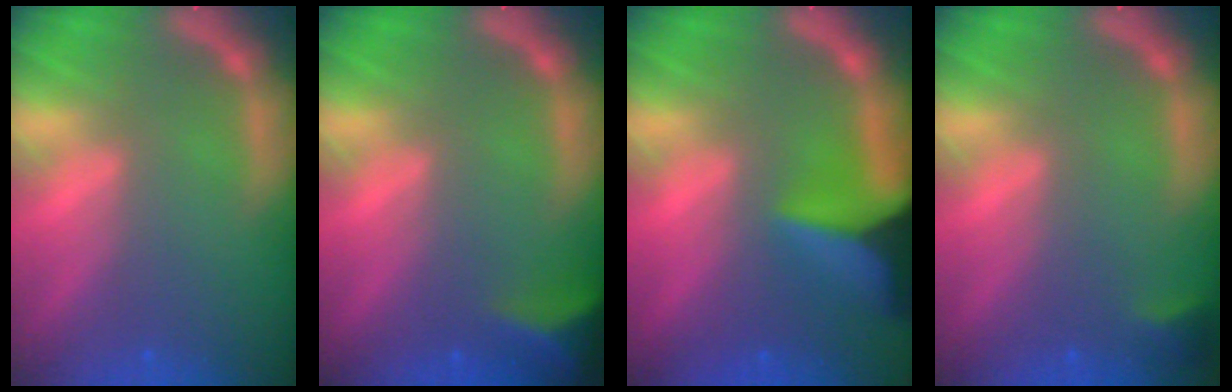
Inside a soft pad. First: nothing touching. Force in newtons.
{"total": 5.0}
{"total": 10.0}
{"total": 1.4}